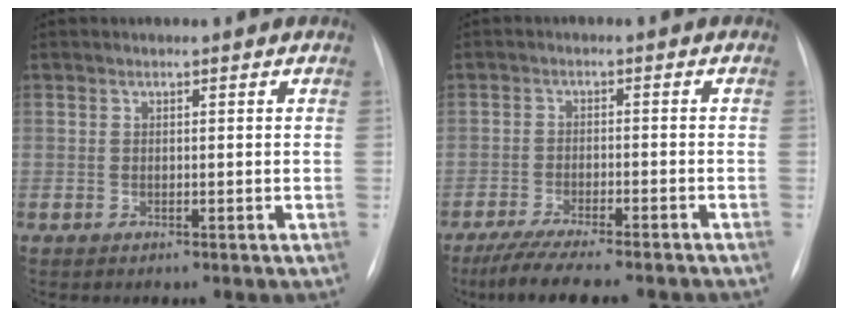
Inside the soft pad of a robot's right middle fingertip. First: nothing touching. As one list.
[{"total": 11.7, "force": [-10.0, 1.2, 6.1], "torque": [-0.088, -0.018, -0.148]}]